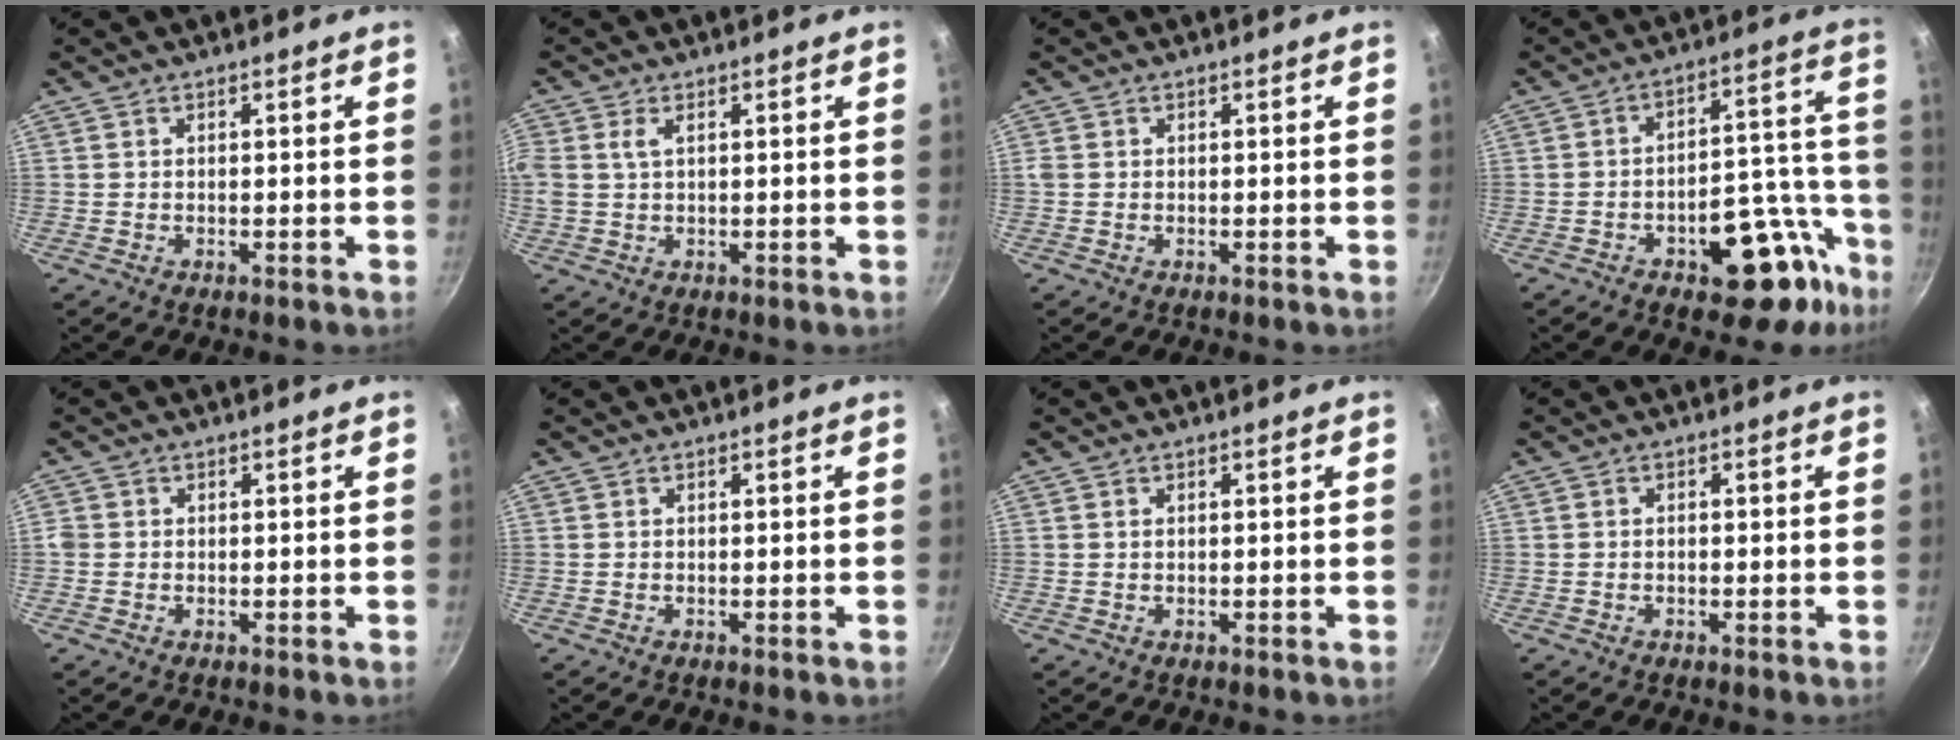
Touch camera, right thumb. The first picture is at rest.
{"total": 3.4, "force": [1.1, 1.9, 2.6], "torque": [-0.075, 0.010, 0.025]}
{"total": 0.9, "force": [0.0, 0.7, 0.5], "torque": [-0.013, 0.001, 0.001]}
{"total": 16.1, "force": [-8.6, 7.2, 11.5], "torque": [-0.102, 0.085, -0.113]}
{"total": 1.6, "force": [-0.1, 1.5, 0.7], "torque": [-0.008, 0.003, -0.003]}
{"total": 0.0}
{"total": 0.0}
{"total": 0.7, "force": [-0.1, 0.4, 0.5], "torque": [-0.007, 0.003, -0.004]}